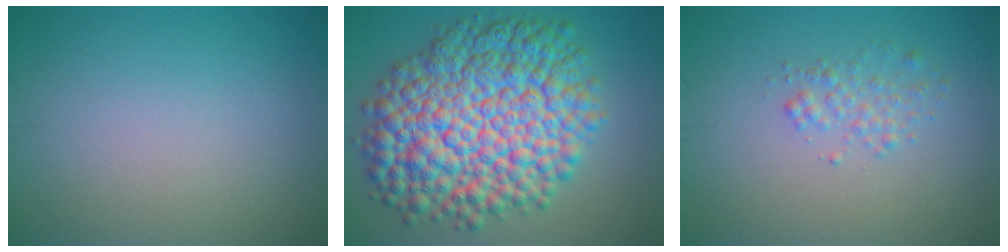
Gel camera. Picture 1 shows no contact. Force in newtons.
{"total": 14.3, "press": 14.3, "slide": 0.3}
{"total": 1.6, "press": 1.6, "slide": 0.1}